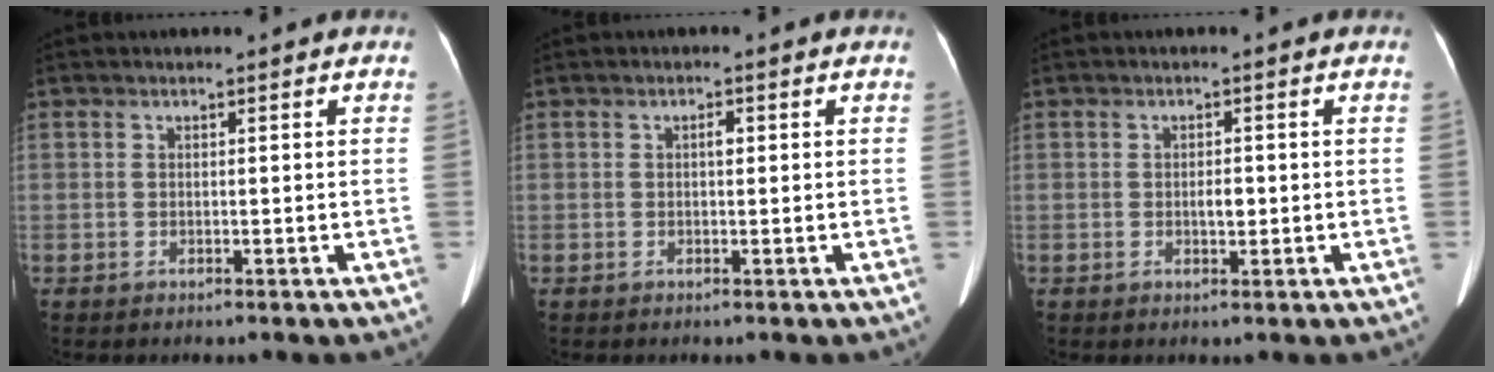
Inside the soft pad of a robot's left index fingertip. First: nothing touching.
{"total": 1.0, "force": [0.1, 0.5, 0.9], "torque": [-0.015, 0.002, 0.002]}
{"total": 1.6, "force": [-0.4, 0.7, 1.4], "torque": [-0.027, -0.002, -0.007]}